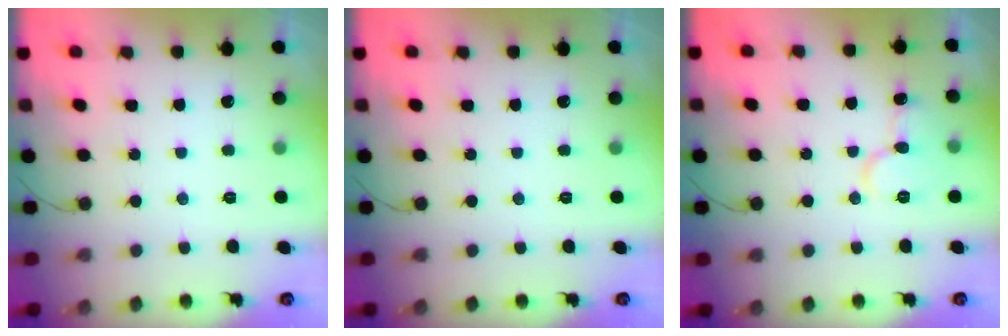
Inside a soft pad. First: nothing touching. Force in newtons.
{"total": 0.0}
{"total": 9.4, "press": 9.3, "slide": 1.3}